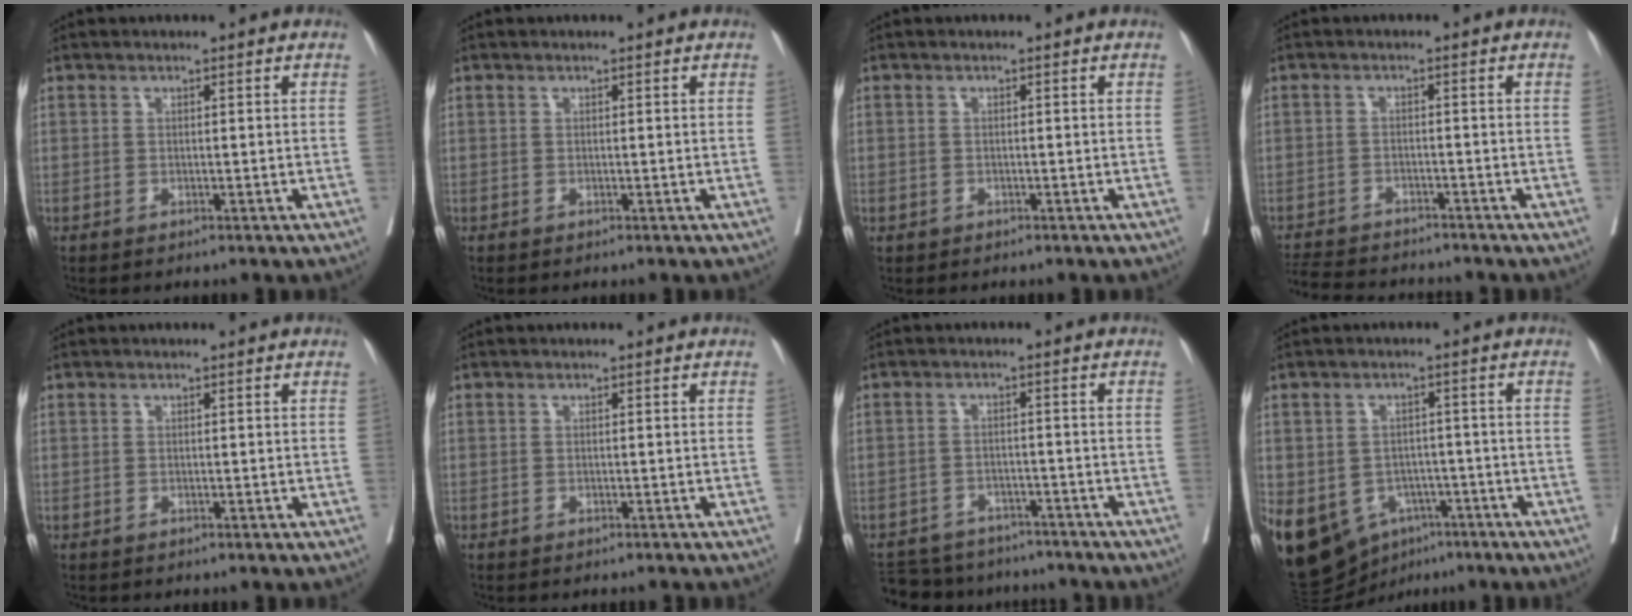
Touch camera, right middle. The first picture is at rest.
{"total": 0.0}
{"total": 0.9, "force": [-0.4, 0.8, -0.1], "torque": [-0.001, 0.006, -0.008]}
{"total": 9.3, "force": [-8.9, 1.3, 2.5], "torque": [-0.041, -0.004, -0.136]}
{"total": 0.0}
{"total": 1.7, "force": [-1.6, 0.3, 0.5], "torque": [-0.008, -0.001, -0.022]}
{"total": 11.5, "force": [-10.5, 4.3, 2.2], "torque": [-0.040, 0.011, -0.136]}
{"total": 18.0, "force": [-8.2, 13.5, 8.8], "torque": [-0.218, 0.004, -0.108]}